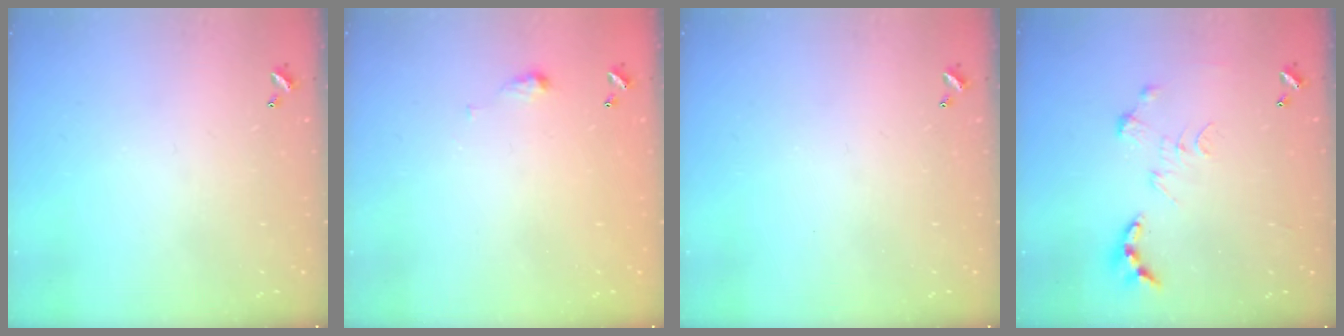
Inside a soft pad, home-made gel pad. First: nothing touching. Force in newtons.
{"total": 2.9, "press": 2.9, "slide": 0.5}
{"total": 0.0}
{"total": 0.0}